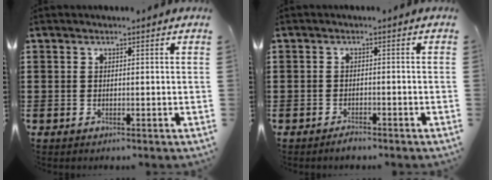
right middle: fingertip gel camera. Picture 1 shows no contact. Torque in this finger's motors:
{"motor_torque": [2.14, 0.00, -0.01, 0.03]}